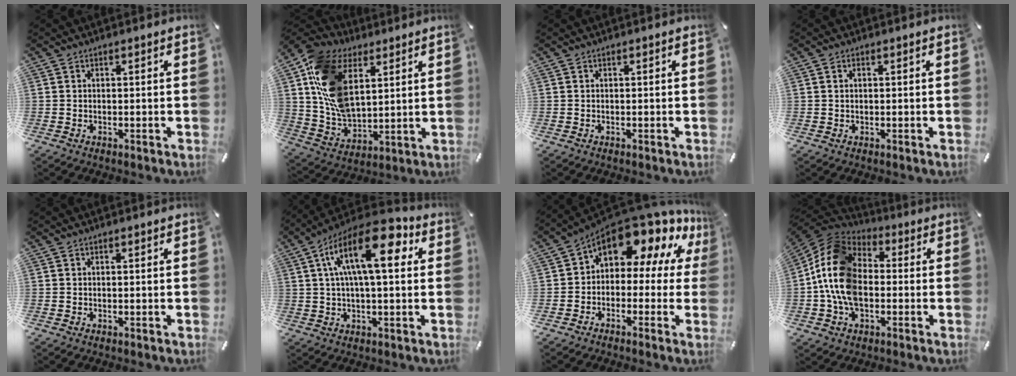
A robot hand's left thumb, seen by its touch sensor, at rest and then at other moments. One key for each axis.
{"total": 17.6, "fx": 6.2, "fy": 11.9, "fz": 11.3, "tx": -0.276, "ty": -0.014, "tz": 0.116}
{"total": 0.0}
{"total": 0.9, "fx": 0.3, "fy": 0.6, "fz": 0.7, "tx": -0.014, "ty": 0.004, "tz": 0.003}
{"total": 0.0}
{"total": 16.9, "fx": 5.4, "fy": 6.8, "fz": 14.5, "tx": -0.252, "ty": -0.011, "tz": 0.089}
{"total": 13.8, "fx": 9.7, "fy": 6.2, "fz": 7.7, "tx": -0.124, "ty": -0.084, "tz": 0.165}
{"total": 16.0, "fx": -2.7, "fy": 11.3, "fz": 11.0, "tx": -0.256, "ty": 0.020, "tz": -0.056}